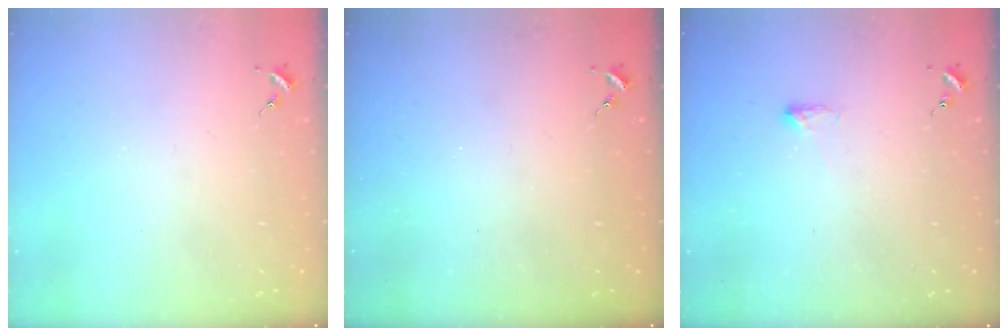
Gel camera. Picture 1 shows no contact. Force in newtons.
{"total": 0.0}
{"total": 2.3, "press": 2.2, "slide": 0.8}